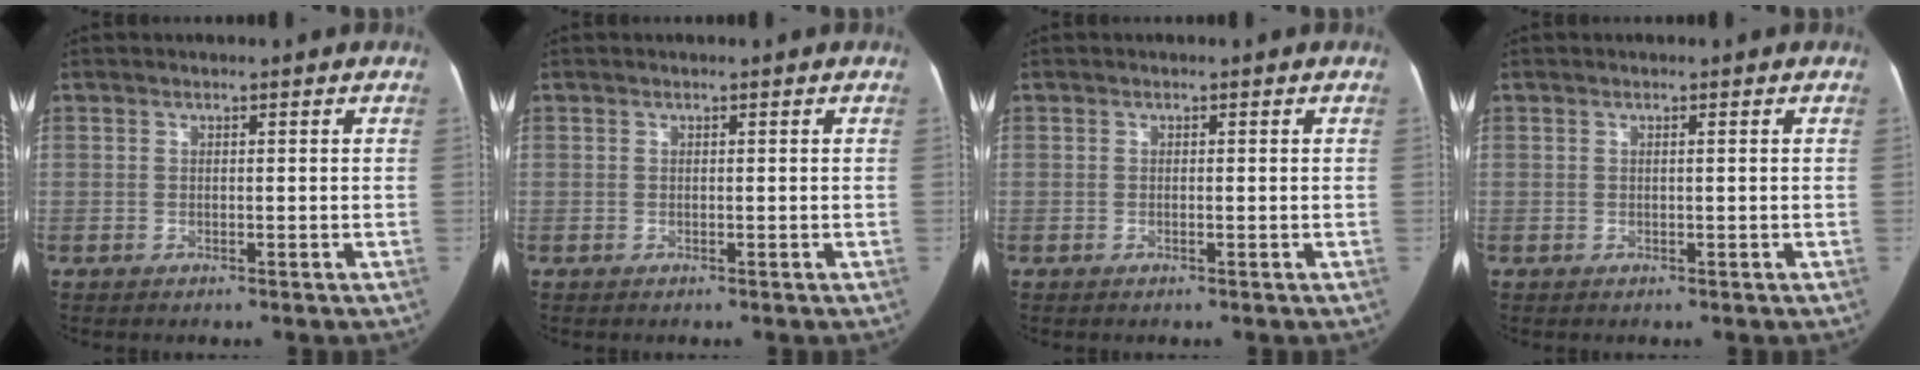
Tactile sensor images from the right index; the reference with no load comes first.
{"total": 0.0}
{"total": 0.0}
{"total": 0.0}